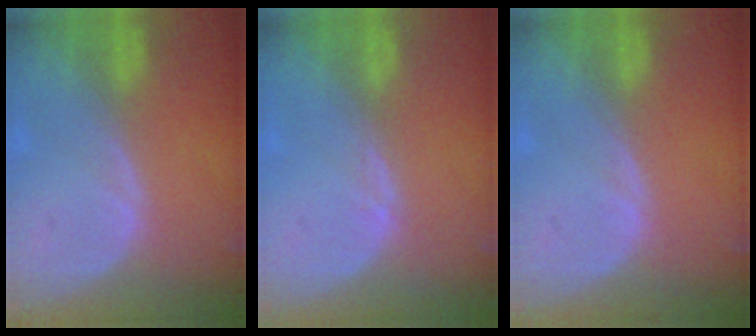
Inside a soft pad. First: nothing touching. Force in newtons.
{"total": 0.6, "press": 0.4, "slide": 0.4}
{"total": 0.0}